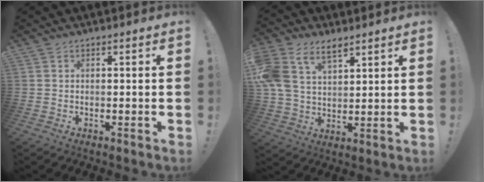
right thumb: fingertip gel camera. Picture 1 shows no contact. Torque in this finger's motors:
{"motor_torque": [0.29, 0.54, 0.66, 0.15, 0.18]}